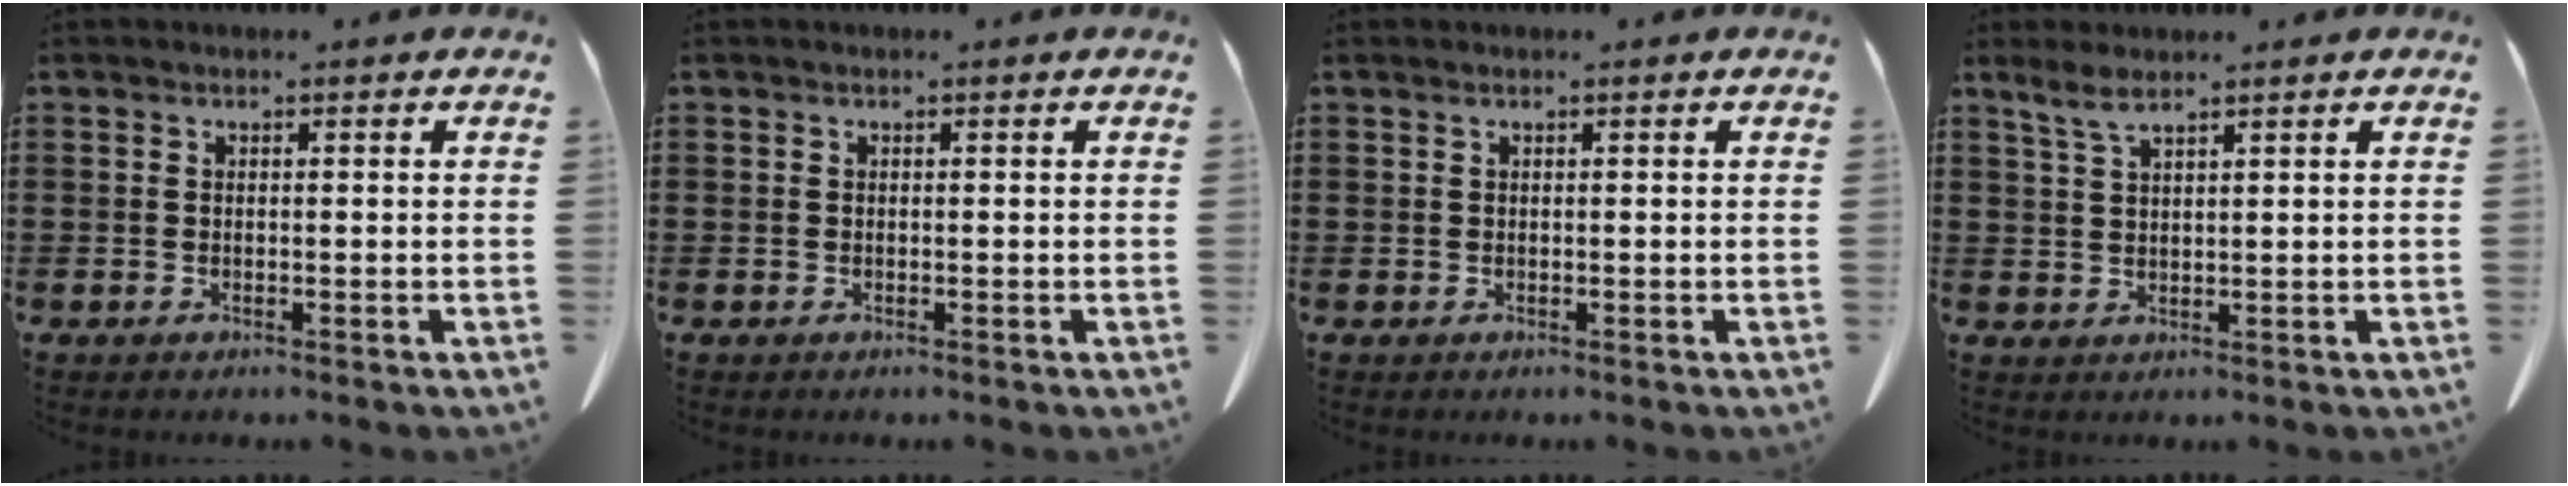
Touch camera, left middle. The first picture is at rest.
{"total": 0.0}
{"total": 0.0}
{"total": 2.9, "force": [2.1, 0.5, 1.9], "torque": [-0.042, 0.002, 0.039]}